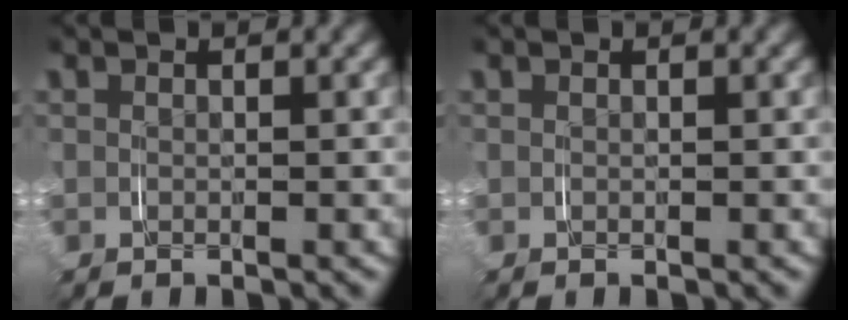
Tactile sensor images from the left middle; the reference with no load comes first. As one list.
[{"total": 0.0}]